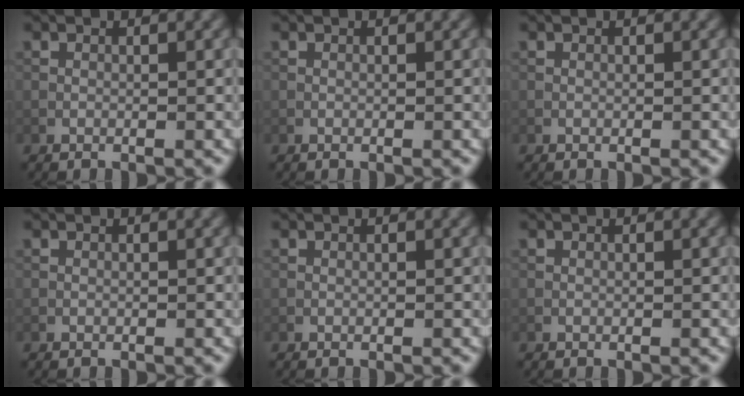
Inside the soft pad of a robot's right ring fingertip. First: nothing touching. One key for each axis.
{"total": 0.0}
{"total": 0.0}
{"total": 0.0}
{"total": 0.0}
{"total": 0.0}